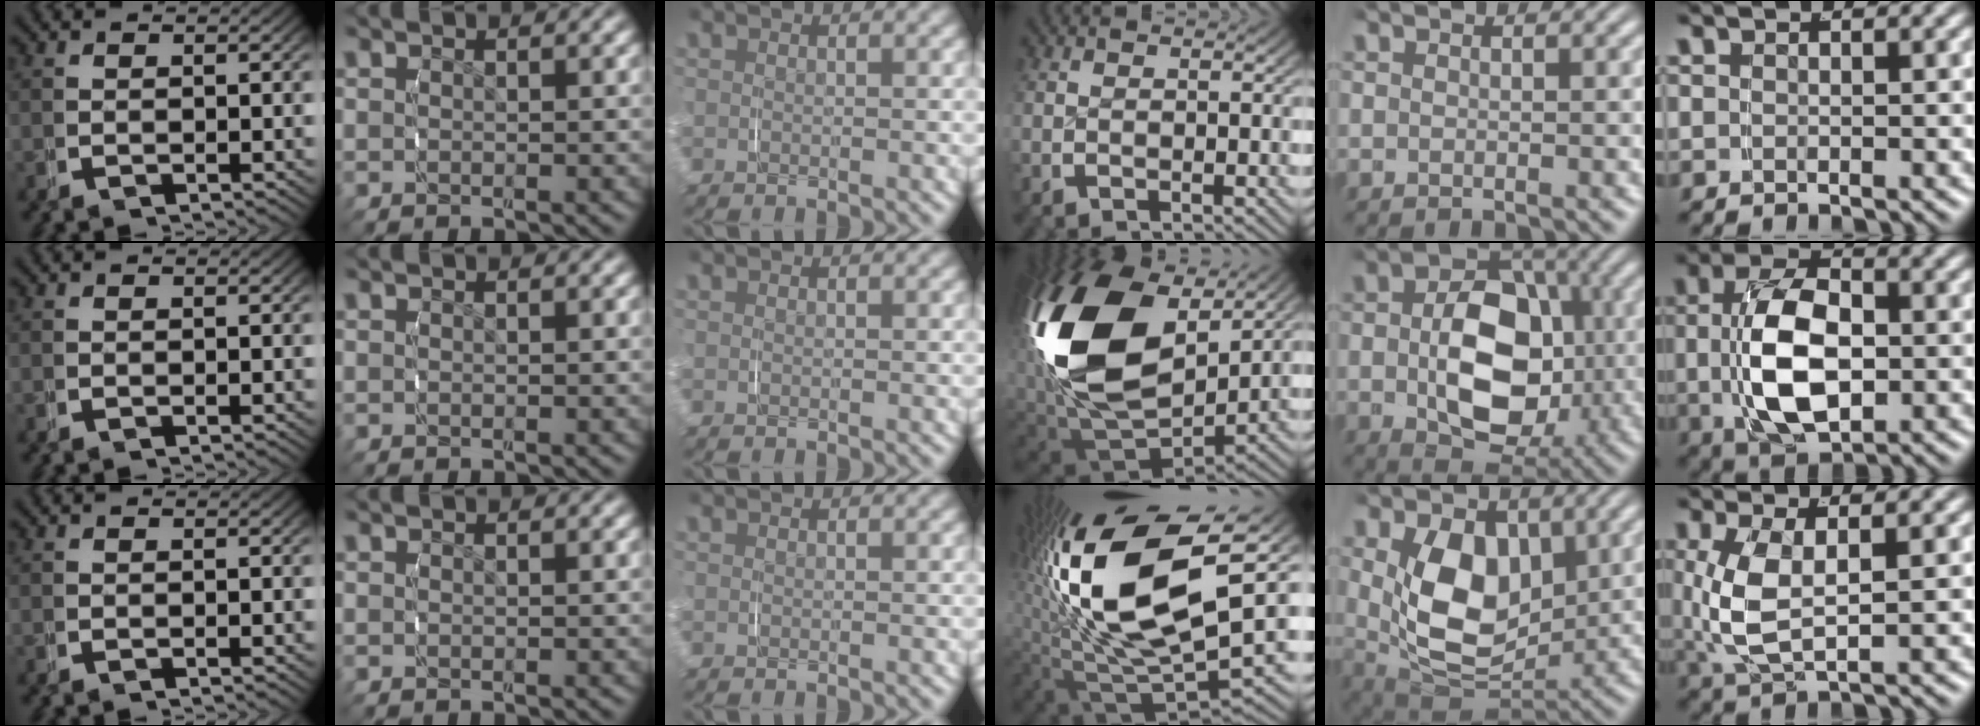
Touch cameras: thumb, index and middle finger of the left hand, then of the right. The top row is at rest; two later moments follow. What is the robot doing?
{"motion": "grasp_and_lifting", "object": "knife"}